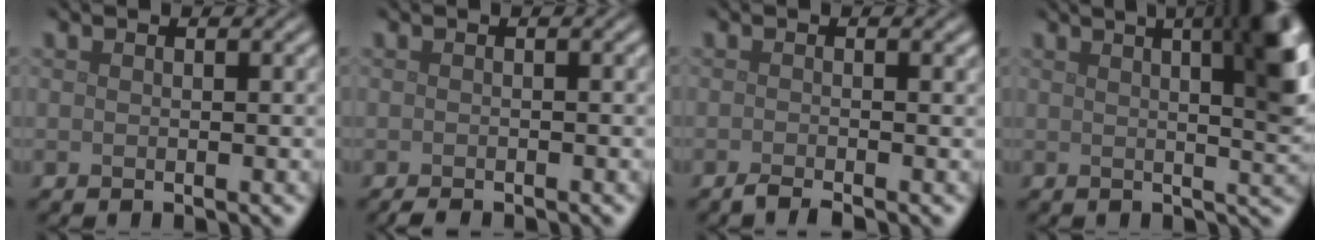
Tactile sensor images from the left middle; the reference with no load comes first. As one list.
[{"total": 1.1, "force": [-1.0, 0.2, 0.5], "torque": [-0.008, 0.000, -0.016]}, {"total": 1.6, "force": [-1.1, 0.3, 1.1], "torque": [-0.017, -0.001, -0.025]}, {"total": 11.8, "force": [3.9, 4.7, 10.1], "torque": [-0.079, 0.043, 0.035]}]